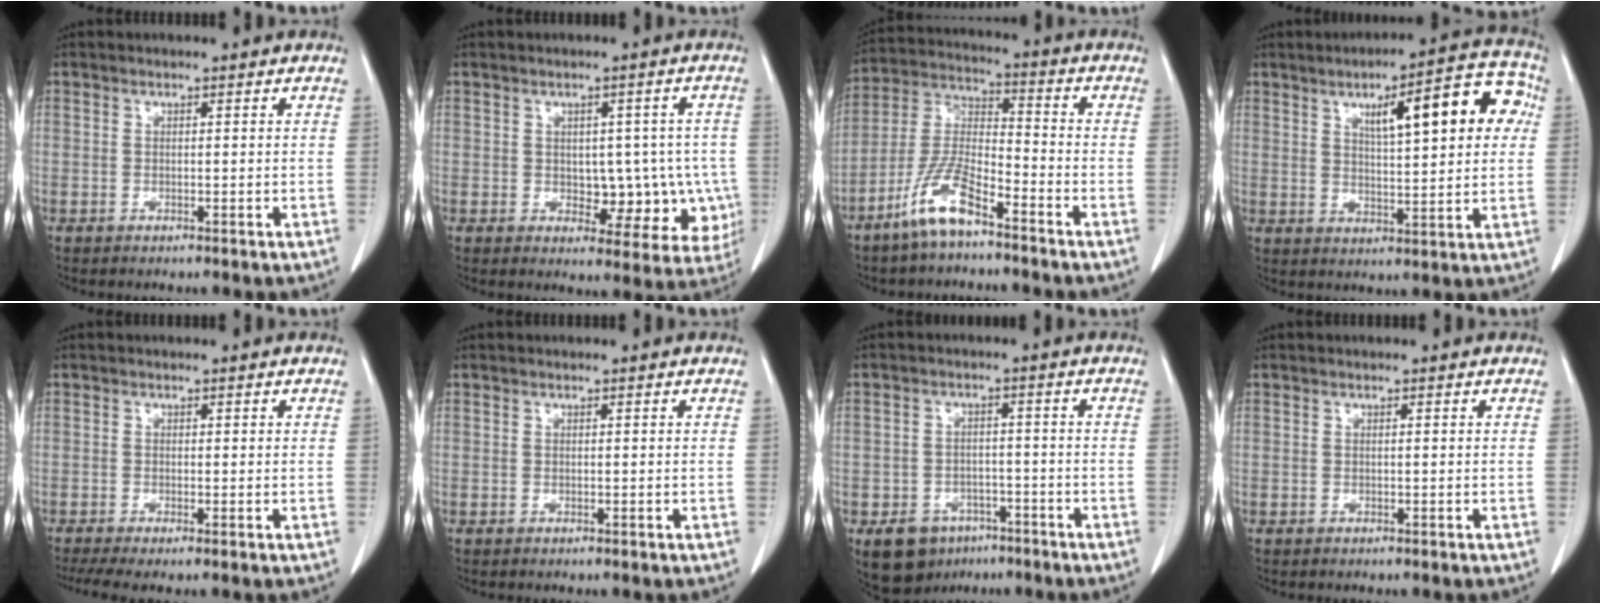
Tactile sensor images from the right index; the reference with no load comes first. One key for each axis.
{"total": 8.9, "fx": -1.1, "fy": 5.7, "fz": 6.8, "tx": -0.056, "ty": 0.018, "tz": 0.002}
{"total": 10.0, "fx": -6.7, "fy": 2.2, "fz": 7.1, "tx": -0.156, "ty": -0.008, "tz": -0.137}
{"total": 13.8, "fx": 4.3, "fy": 3.3, "fz": 12.7, "tx": -0.168, "ty": 0.028, "tz": 0.057}
{"total": 3.7, "fx": -2.1, "fy": 0.9, "fz": 2.9, "tx": -0.059, "ty": -0.007, "tz": -0.038}
{"total": 0.0}
{"total": 7.6, "fx": -4.7, "fy": 5.4, "fz": 2.6, "tx": -0.040, "ty": 0.007, "tz": -0.063}
{"total": 0.0}